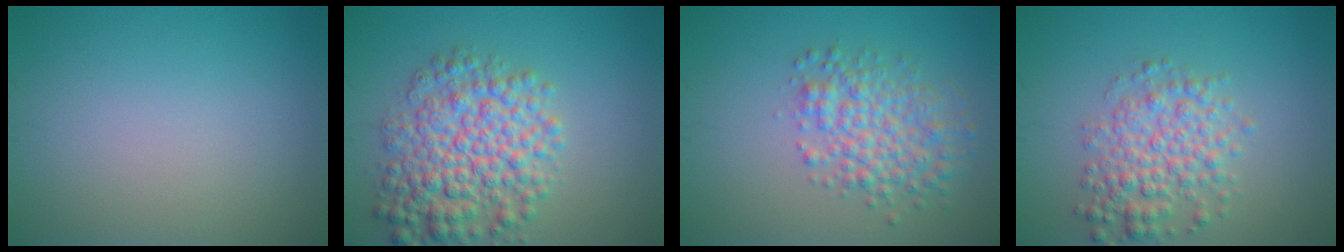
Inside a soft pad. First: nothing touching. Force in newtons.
{"total": 7.3, "press": 7.3, "slide": 0.1}
{"total": 4.6, "press": 4.6, "slide": 0.1}
{"total": 4.4, "press": 4.4, "slide": 0.1}